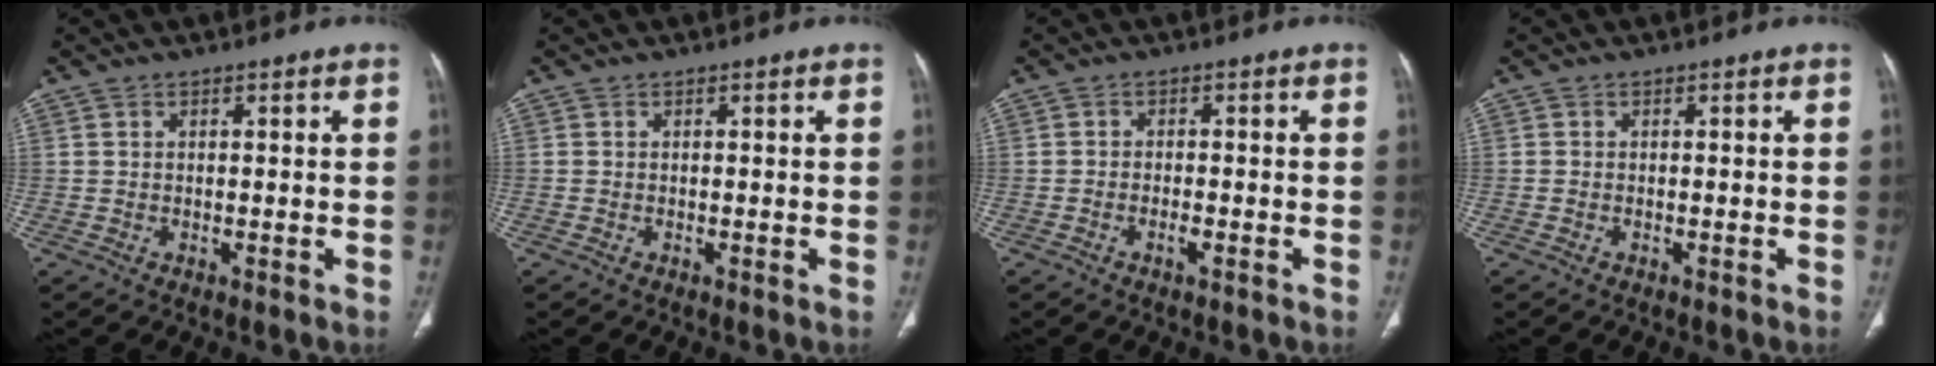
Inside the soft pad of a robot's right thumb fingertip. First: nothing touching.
{"total": 0.0}
{"total": 1.6, "force": [-1.0, 0.6, 1.2], "torque": [-0.023, 0.007, -0.016]}
{"total": 0.0}